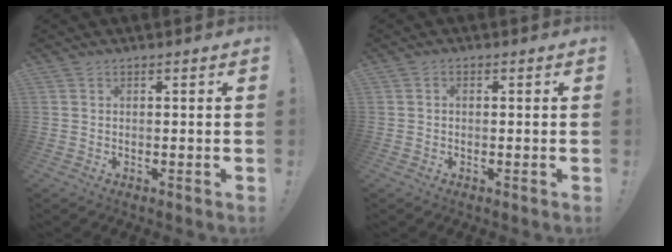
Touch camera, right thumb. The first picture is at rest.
{"total": 0.8, "force": [-0.3, 0.7, 0.4], "torque": [-0.010, 0.004, -0.005]}